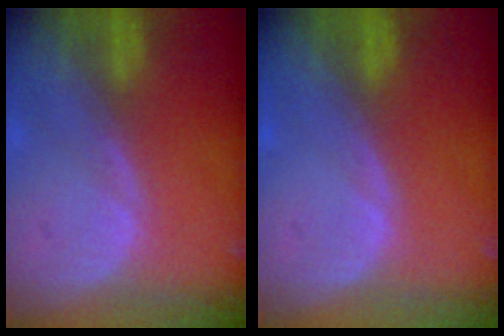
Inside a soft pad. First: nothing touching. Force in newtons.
{"total": 0.0}